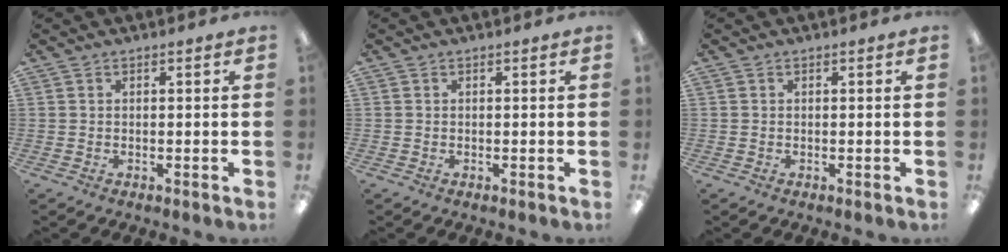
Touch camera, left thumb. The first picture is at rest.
{"total": 0.0}
{"total": 0.0}